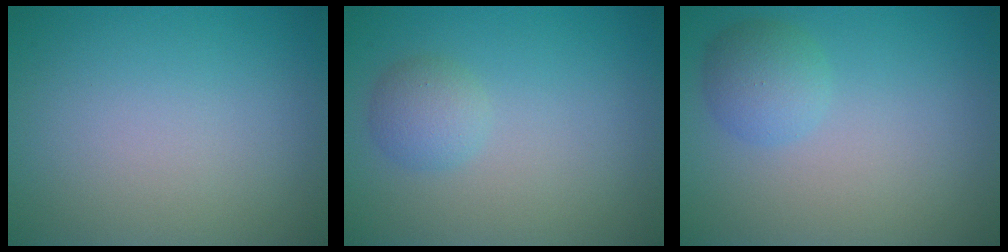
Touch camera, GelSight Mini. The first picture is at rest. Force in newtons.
{"total": 2.0, "press": 2.0, "slide": 0.1}
{"total": 2.5, "press": 2.5, "slide": 0.1}